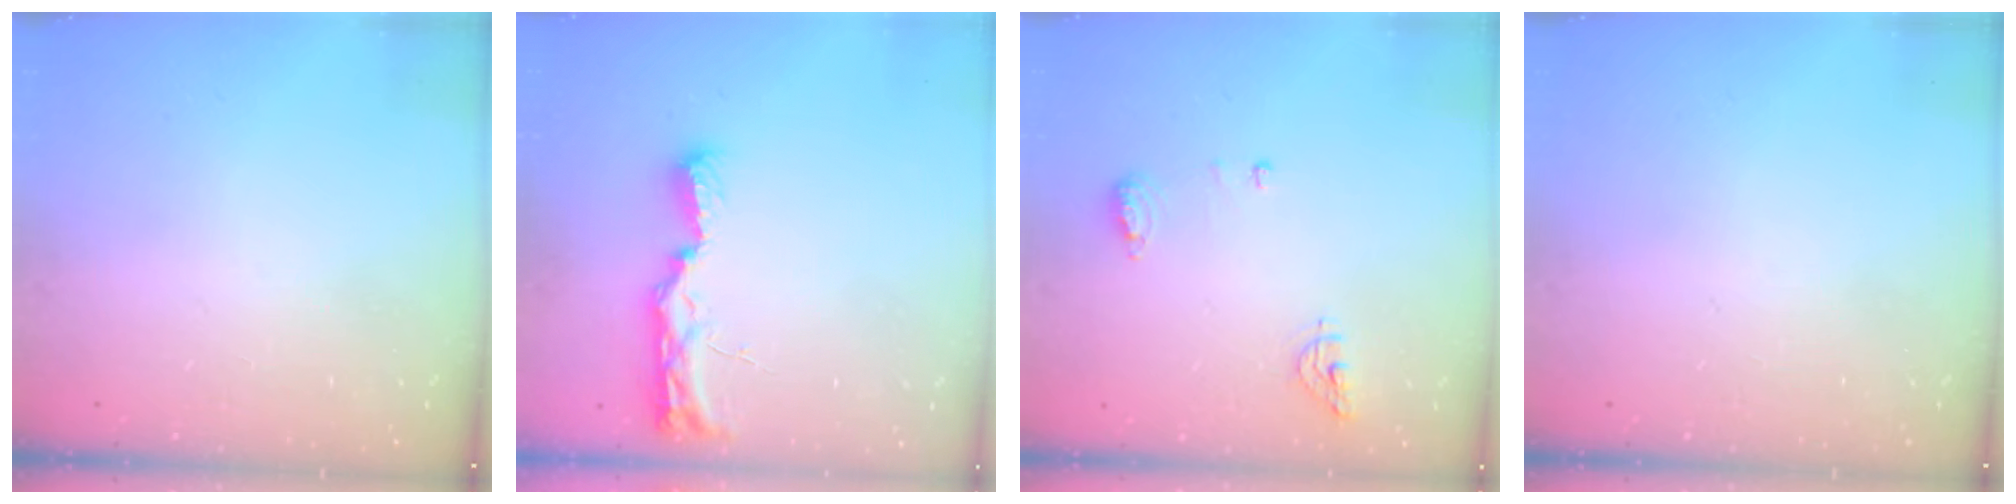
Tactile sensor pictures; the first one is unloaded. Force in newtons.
{"total": 9.4, "press": 9.2, "slide": 2.0}
{"total": 6.8, "press": 6.6, "slide": 1.8}
{"total": 0.0}